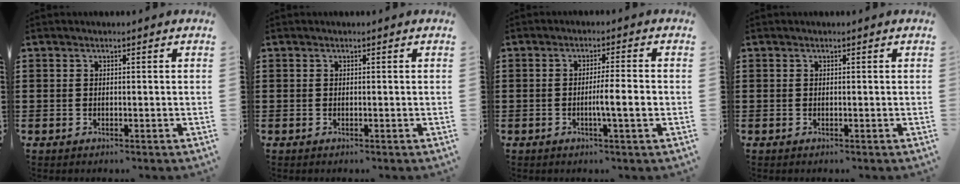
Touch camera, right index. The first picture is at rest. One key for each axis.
{"total": 0.0}
{"total": 4.4, "fx": -0.9, "fy": 0.0, "fz": 4.3, "tx": -0.073, "ty": -0.005, "tz": -0.018}
{"total": 0.0}